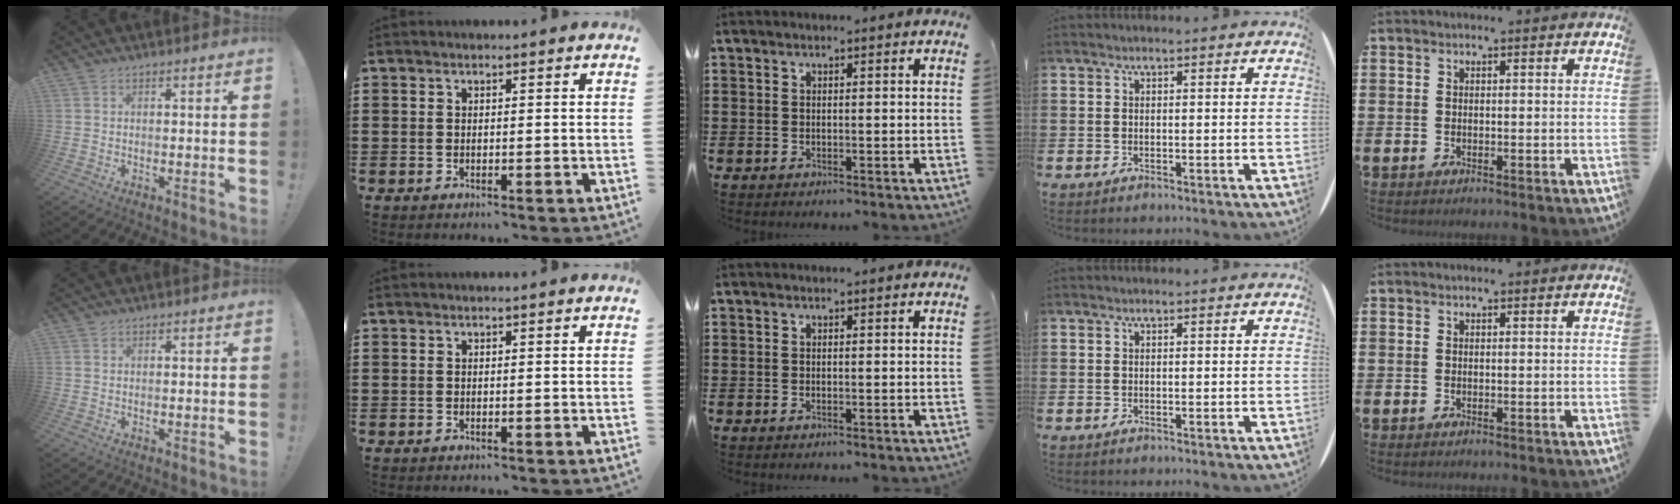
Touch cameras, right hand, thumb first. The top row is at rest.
{"thumb": {"total": 0.6, "force": [0.4, 0.4, 0.1], "torque": [0.006, -0.004, 0.006]}}